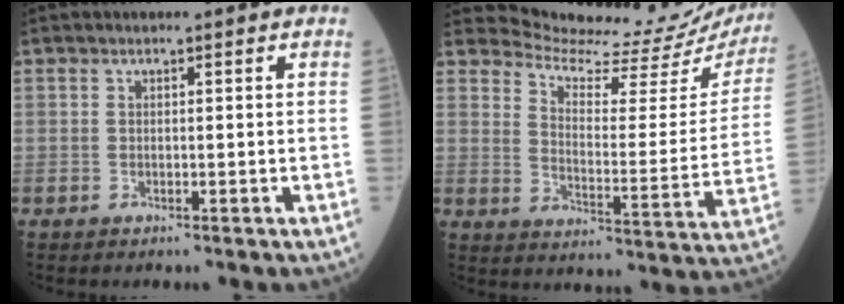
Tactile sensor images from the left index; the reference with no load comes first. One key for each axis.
{"total": 22.0, "fx": 21.5, "fy": 1.2, "fz": 4.5, "tx": -0.085, "ty": -0.107, "tz": 0.280}